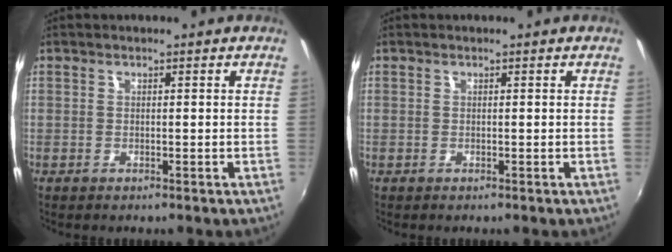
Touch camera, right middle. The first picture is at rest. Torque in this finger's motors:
{"motor_torque": [-0.04, -0.02, 0.00, 0.00]}